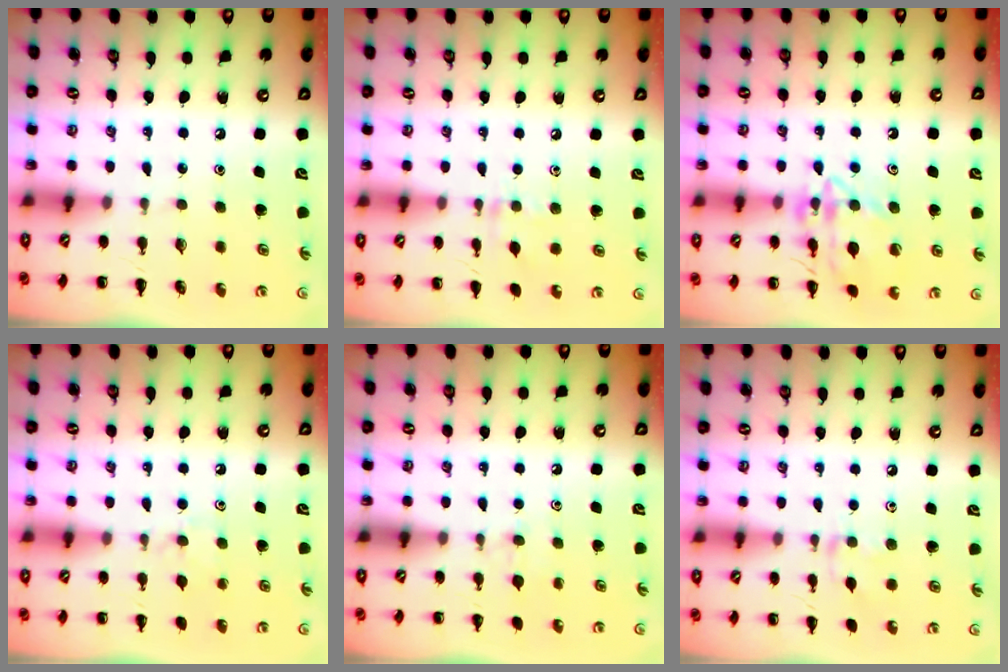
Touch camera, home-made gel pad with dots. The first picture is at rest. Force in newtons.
{"total": 5.9, "press": 5.6, "slide": 1.9}
{"total": 14.1, "press": 14.1, "slide": 1.0}
{"total": 5.7, "press": 5.4, "slide": 1.9}
{"total": 4.5, "press": 4.3, "slide": 1.5}
{"total": 4.9, "press": 4.7, "slide": 1.3}